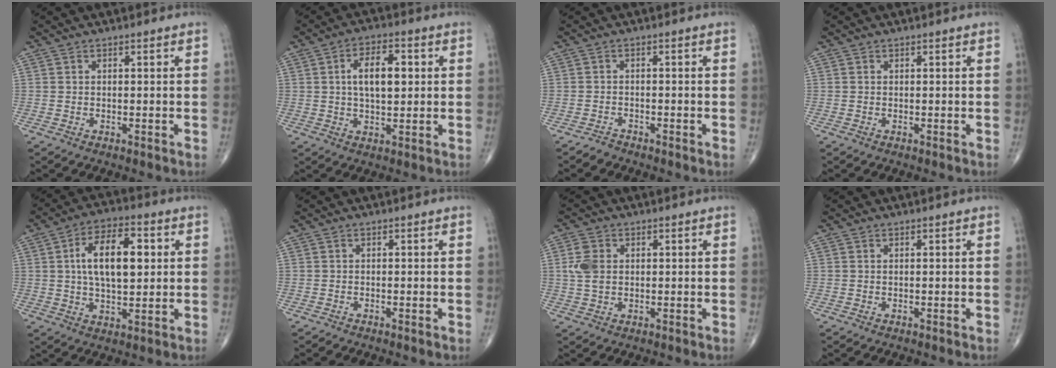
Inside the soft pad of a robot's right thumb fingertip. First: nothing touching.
{"total": 8.9, "force": [1.5, 4.4, 7.6], "torque": [-0.114, 0.005, 0.024]}
{"total": 1.2, "force": [-1.1, 0.2, -0.2], "torque": [0.008, -0.003, -0.025]}
{"total": 0.0}
{"total": 13.2, "force": [2.3, 6.5, 11.3], "torque": [-0.177, 0.005, 0.038]}
{"total": 0.0}
{"total": 4.7, "force": [0.7, 3.2, 3.3], "torque": [-0.070, 0.003, 0.016]}
{"total": 0.0}